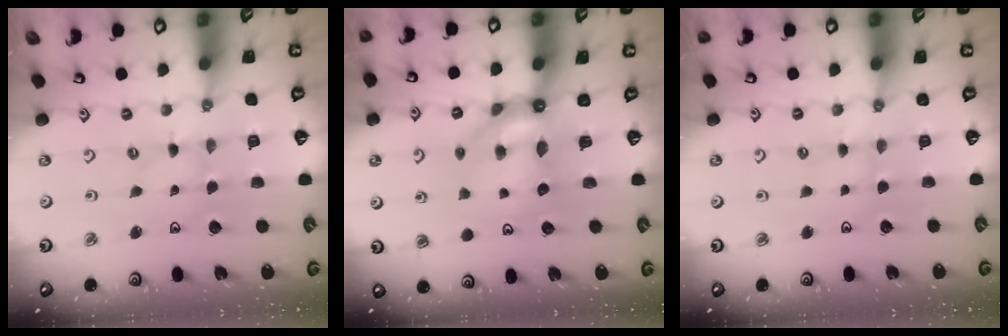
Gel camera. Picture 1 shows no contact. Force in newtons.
{"total": 8.5, "press": 8.4, "slide": 1.0}
{"total": 2.3, "press": 2.3, "slide": 0.4}